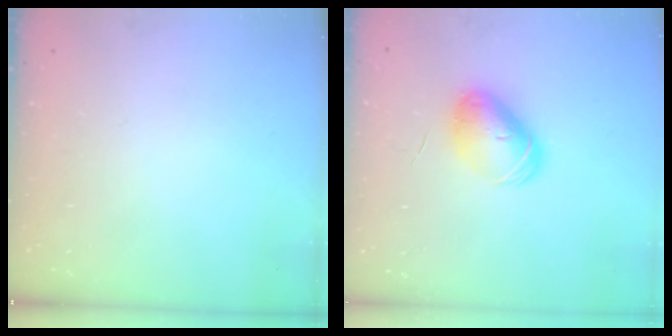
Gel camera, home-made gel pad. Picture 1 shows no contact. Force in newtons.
{"total": 9.2, "press": 9.0, "slide": 1.7}